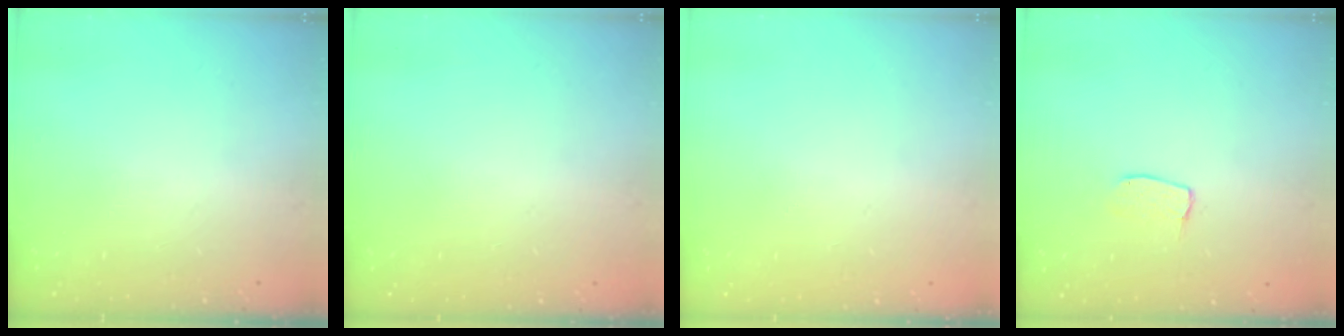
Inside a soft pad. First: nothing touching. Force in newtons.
{"total": 0.0}
{"total": 0.0}
{"total": 4.8, "press": 4.8, "slide": 0.3}